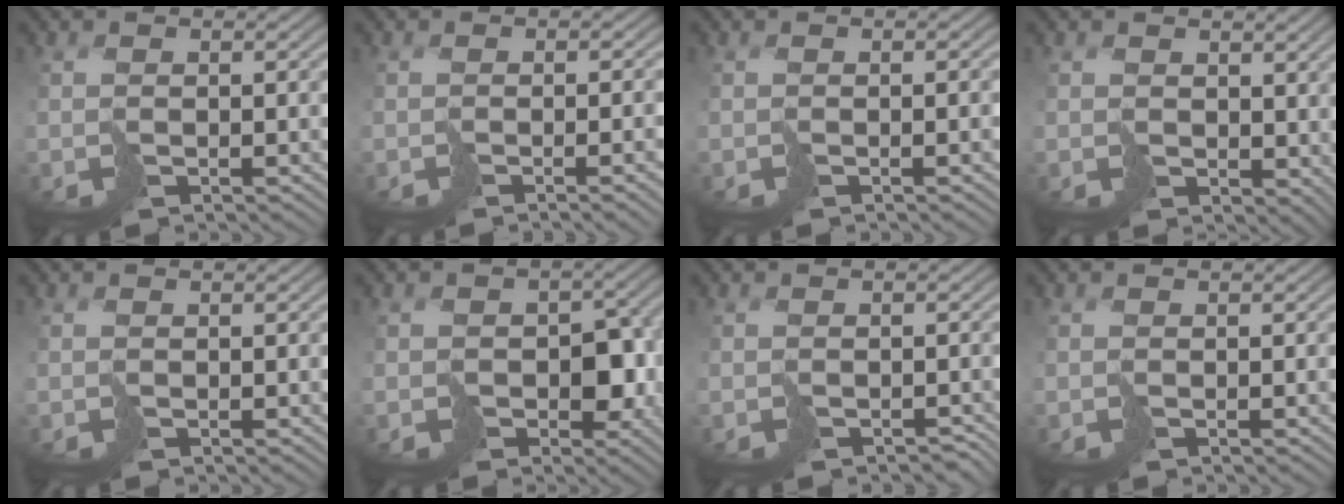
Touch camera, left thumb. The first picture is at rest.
{"total": 3.7, "force": [-1.2, 0.7, 3.4], "torque": [-0.046, 0.000, -0.020]}
{"total": 2.0, "force": [-0.4, 0.2, 2.0], "torque": [-0.028, 0.002, -0.010]}
{"total": 3.1, "force": [1.3, 2.3, 1.7], "torque": [-0.040, -0.010, 0.027]}
{"total": 0.0}
{"total": 5.9, "force": [-1.3, 4.4, 3.6], "torque": [-0.055, -0.009, -0.022]}
{"total": 1.3, "force": [-1.1, 0.6, 0.4], "torque": [-0.005, -0.005, -0.016]}
{"total": 0.0}